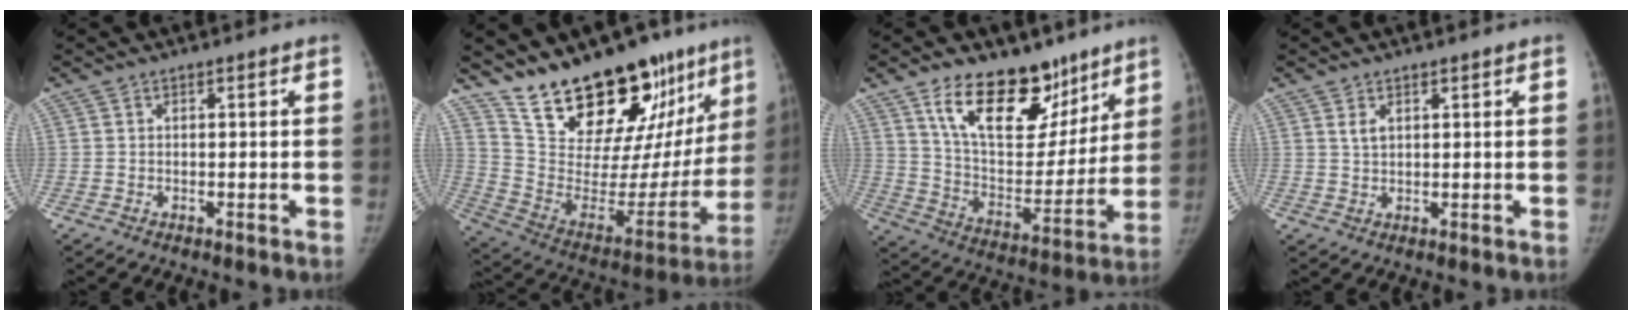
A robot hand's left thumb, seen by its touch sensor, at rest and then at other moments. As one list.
[{"total": 29.6, "force": [21.5, 12.4, 16.2], "torque": [-0.215, -0.104, 0.336]}, {"total": 21.0, "force": [13.3, 11.2, 11.8], "torque": [-0.129, -0.073, 0.226]}, {"total": 2.0, "force": [1.1, 1.0, 1.3], "torque": [-0.021, -0.004, 0.027]}]